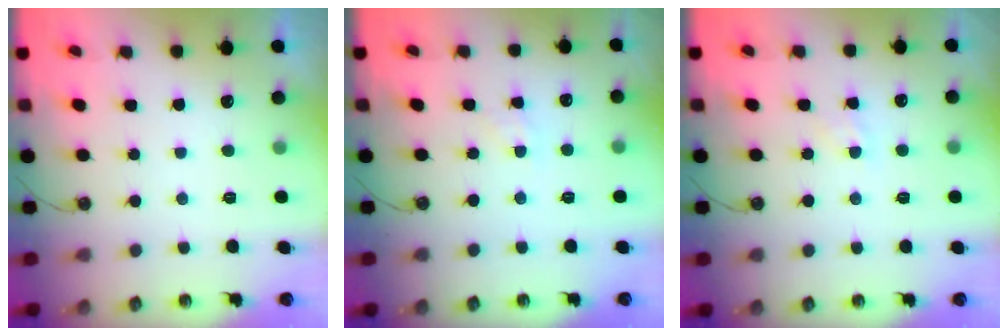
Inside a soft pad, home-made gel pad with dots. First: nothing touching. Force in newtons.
{"total": 1.4, "press": 1.4, "slide": 0.3}
{"total": 5.1, "press": 5.1, "slide": 0.7}